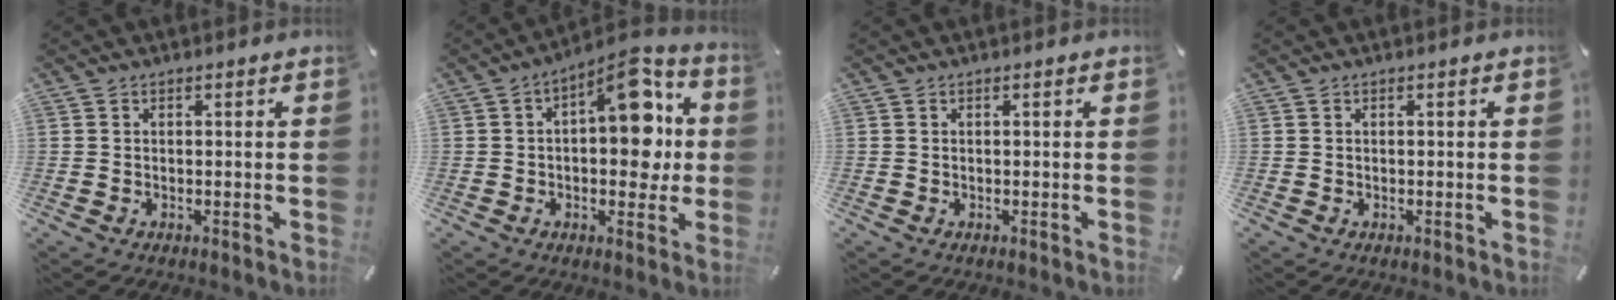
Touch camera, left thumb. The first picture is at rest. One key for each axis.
{"total": 14.6, "fx": 3.0, "fy": 7.8, "fz": 12.0, "tx": -0.138, "ty": -0.032, "tz": 0.048}
{"total": 0.0}
{"total": 0.0}